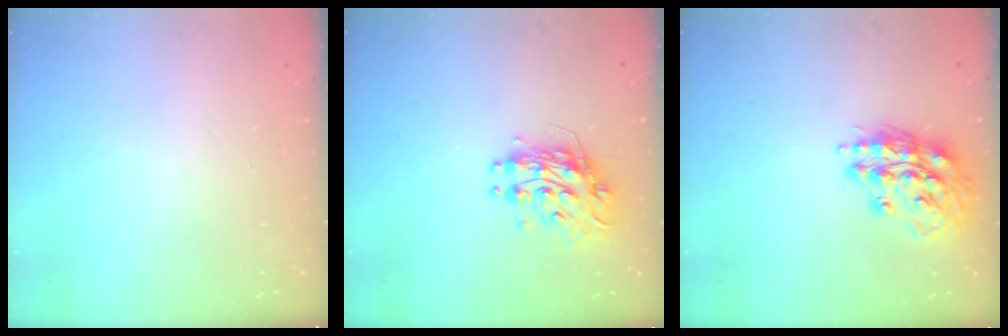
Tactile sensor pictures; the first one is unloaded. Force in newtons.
{"total": 10.3, "press": 10.3, "slide": 1.0}
{"total": 15.3, "press": 15.2, "slide": 1.9}